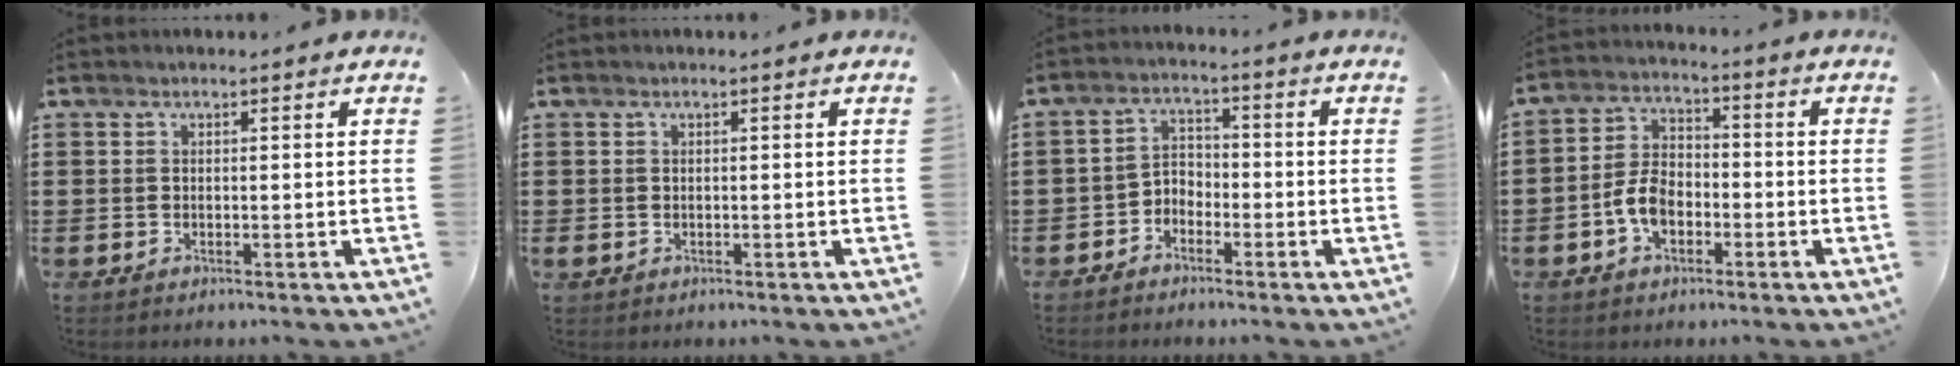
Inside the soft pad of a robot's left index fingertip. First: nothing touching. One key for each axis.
{"total": 0.5, "fx": -0.2, "fy": 0.4, "fz": 0.1, "tx": -0.005, "ty": 0.002, "tz": -0.006}
{"total": 3.1, "fx": -2.8, "fy": 1.3, "fz": 0.3, "tx": -0.012, "ty": 0.006, "tz": -0.062}
{"total": 5.9, "fx": -2.3, "fy": 3.7, "fz": 3.9, "tx": -0.098, "ty": 0.004, "tz": -0.051}